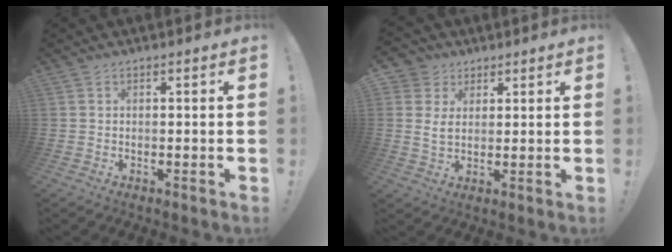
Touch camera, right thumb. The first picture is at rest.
{"total": 6.4, "force": [2.1, 5.3, 2.9], "torque": [-0.066, -0.001, 0.041]}